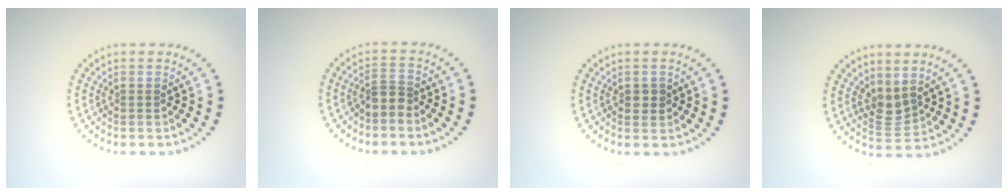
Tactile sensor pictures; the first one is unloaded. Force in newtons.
{"total": 1.9, "press": 1.4, "slide": 1.3}
{"total": 1.4, "press": 1.4, "slide": 0.0}
{"total": 2.0, "press": 1.6, "slide": 1.2}